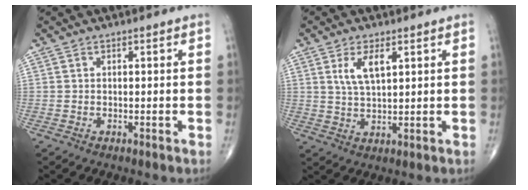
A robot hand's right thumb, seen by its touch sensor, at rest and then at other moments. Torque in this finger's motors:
{"motor_torque": [0.02, 0.02, 0.53, 0.24, 0.01]}